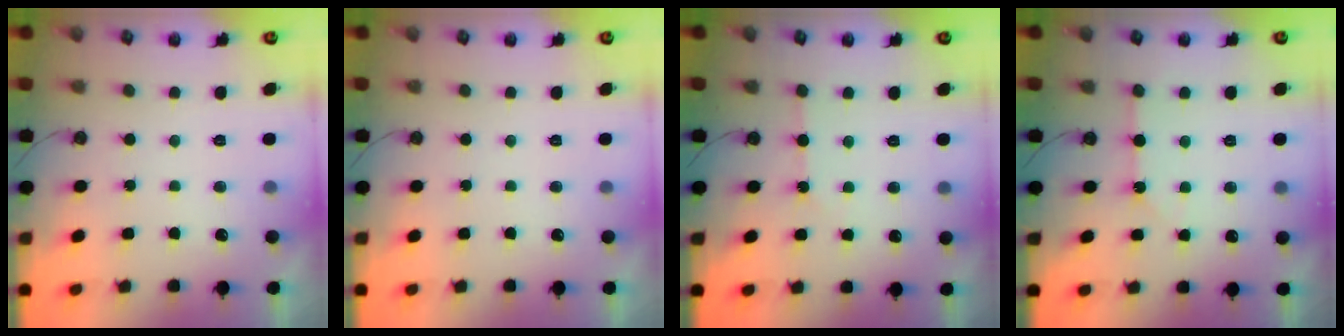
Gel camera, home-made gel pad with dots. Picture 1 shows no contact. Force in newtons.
{"total": 0.0}
{"total": 2.5, "press": 2.4, "slide": 0.4}
{"total": 3.9, "press": 3.9, "slide": 0.3}